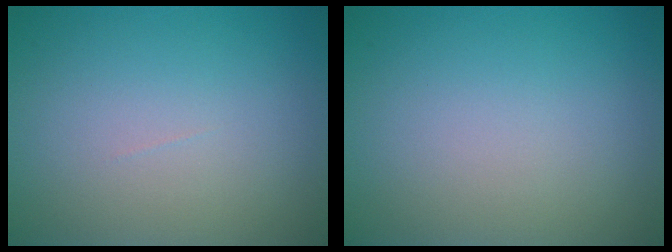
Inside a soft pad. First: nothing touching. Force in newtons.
{"total": 0.0}